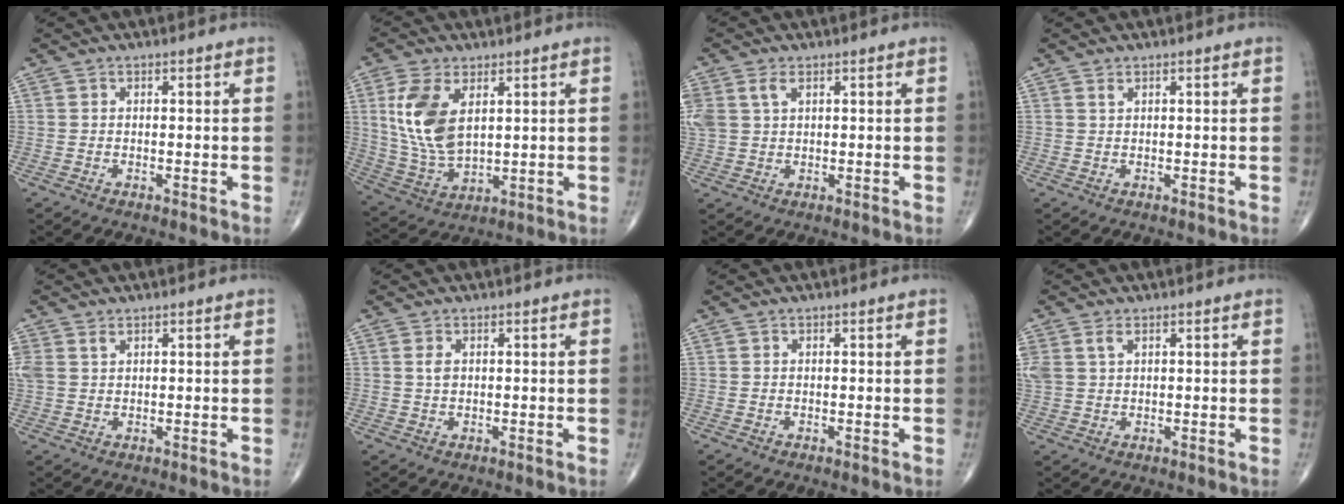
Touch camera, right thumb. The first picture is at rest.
{"total": 12.3, "force": [3.7, 6.6, 9.7], "torque": [-0.200, -0.014, 0.083]}
{"total": 6.3, "force": [2.4, 3.9, 4.3], "torque": [-0.115, 0.014, 0.057]}
{"total": 0.6, "force": [0.5, 0.2, 0.4], "torque": [-0.008, 0.001, 0.011]}
{"total": 3.4, "force": [1.7, 2.1, 2.1], "torque": [-0.056, 0.012, 0.046]}
{"total": 1.7, "force": [0.5, 1.0, 1.3], "torque": [-0.025, 0.000, 0.010]}
{"total": 0.0}
{"total": 4.6, "force": [2.0, 2.7, 3.1], "torque": [-0.088, 0.014, 0.049]}